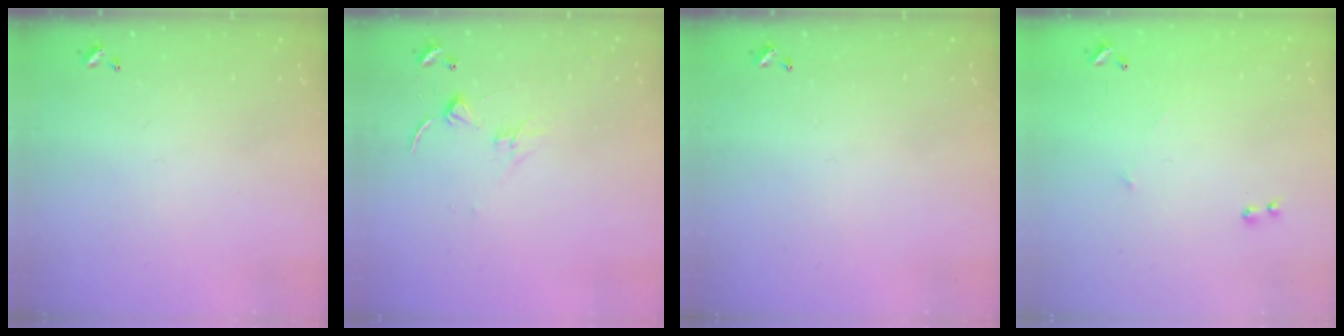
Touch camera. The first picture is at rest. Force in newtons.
{"total": 0.6, "press": 0.5, "slide": 0.3}
{"total": 0.0}
{"total": 6.1, "press": 6.1, "slide": 0.7}